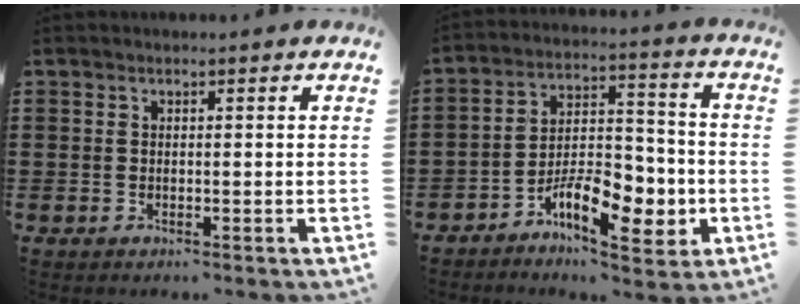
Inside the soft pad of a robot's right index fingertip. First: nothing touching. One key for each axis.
{"total": 11.0, "fx": -5.0, "fy": 5.4, "fz": 8.2, "tx": -0.142, "ty": 0.021, "tz": -0.082}